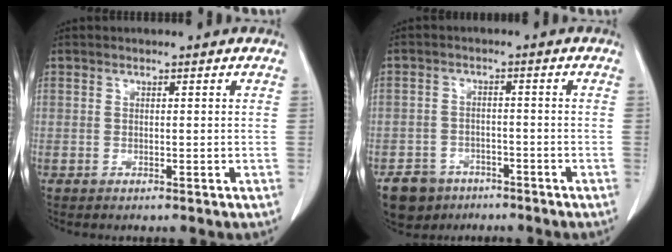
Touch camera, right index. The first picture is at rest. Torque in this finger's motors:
{"motor_torque": [-0.28, -0.17, -0.94, -0.21]}